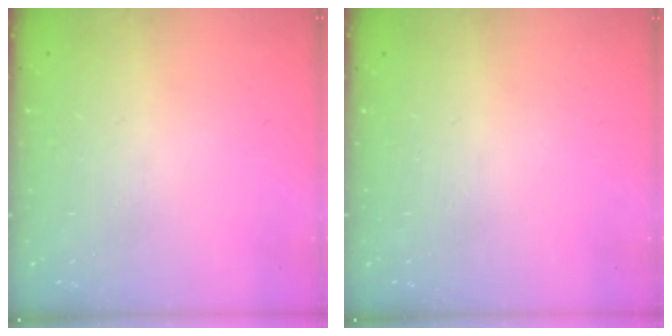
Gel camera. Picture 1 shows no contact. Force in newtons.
{"total": 0.0}